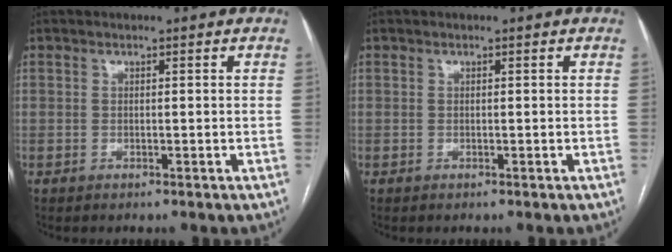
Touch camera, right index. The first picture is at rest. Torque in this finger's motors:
{"motor_torque": [0.03, 0.03, 0.00, 0.00]}